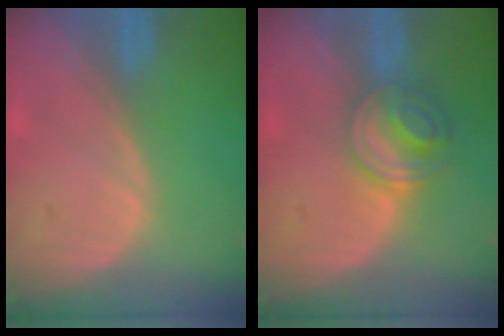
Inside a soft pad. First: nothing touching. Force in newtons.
{"total": 6.1, "press": 5.4, "slide": 2.8}